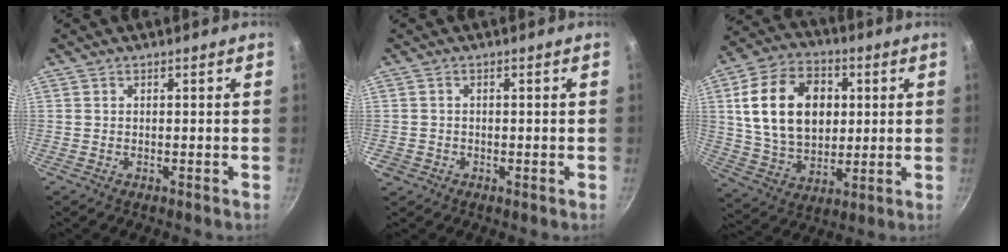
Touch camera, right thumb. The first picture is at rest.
{"total": 1.7, "force": [-0.7, 1.5, 0.5], "torque": [-0.010, 0.001, -0.010]}
{"total": 19.6, "force": [3.6, 13.9, 13.3], "torque": [-0.214, 0.002, 0.065]}